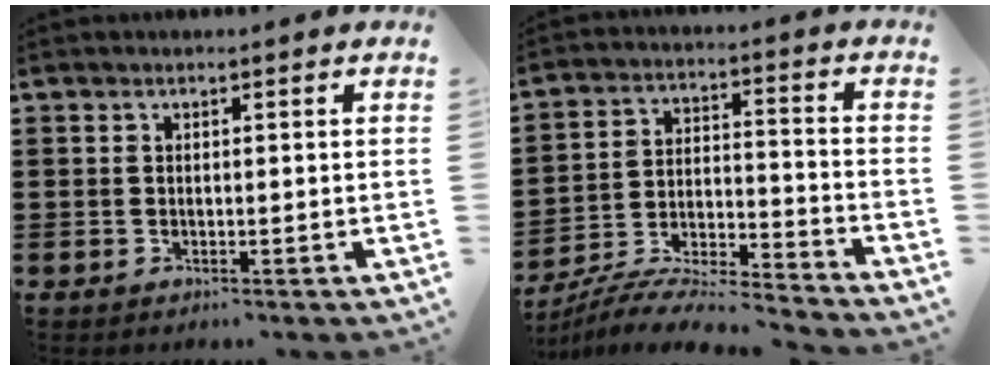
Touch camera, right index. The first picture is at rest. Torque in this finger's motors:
{"motor_torque": [-0.26, 1.54, -0.81, -0.21]}